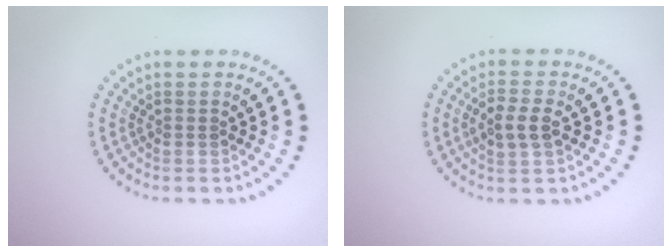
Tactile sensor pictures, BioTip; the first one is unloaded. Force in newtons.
{"total": 2.6, "press": 2.6, "slide": 0.3}